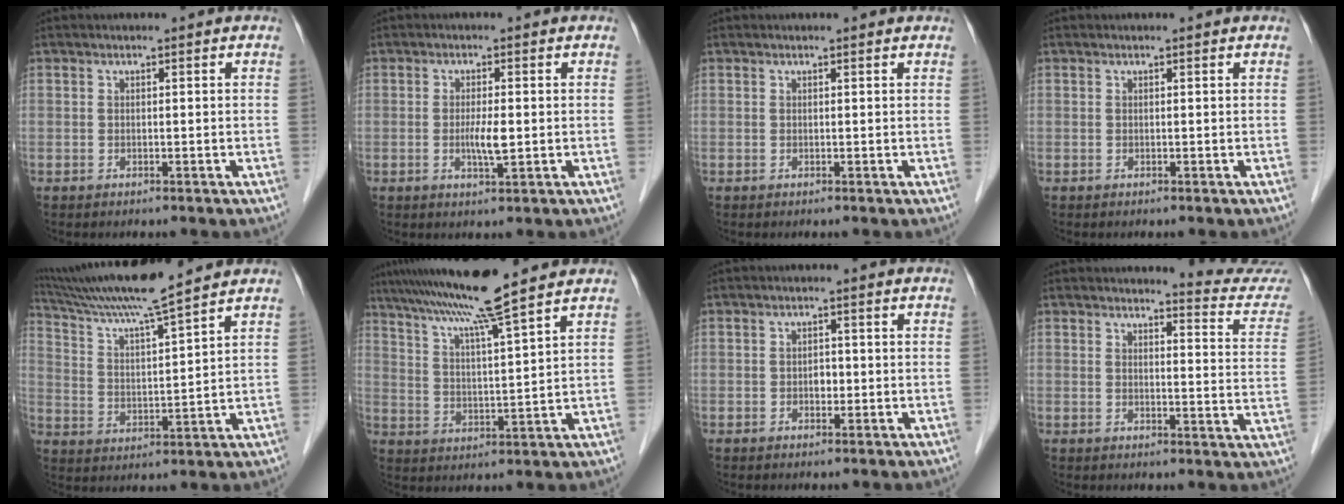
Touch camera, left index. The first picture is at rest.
{"total": 3.3, "force": [-0.2, 0.4, 3.3], "torque": [-0.062, -0.005, -0.003]}
{"total": 1.0, "force": [0.9, 0.0, 0.5], "torque": [-0.017, 0.016, 0.016]}
{"total": 0.5, "force": [0.4, -0.1, 0.3], "torque": [-0.012, 0.011, 0.012]}
{"total": 13.3, "force": [11.6, -1.5, 6.4], "torque": [-0.124, 0.013, 0.203]}
{"total": 11.8, "force": [9.6, -1.8, 6.7], "torque": [-0.120, 0.014, 0.163]}
{"total": 1.6, "force": [-0.3, 0.9, 1.3], "torque": [-0.021, 0.003, -0.005]}
{"total": 10.4, "force": [10.4, -0.3, 1.2], "torque": [-0.003, -0.077, 0.098]}